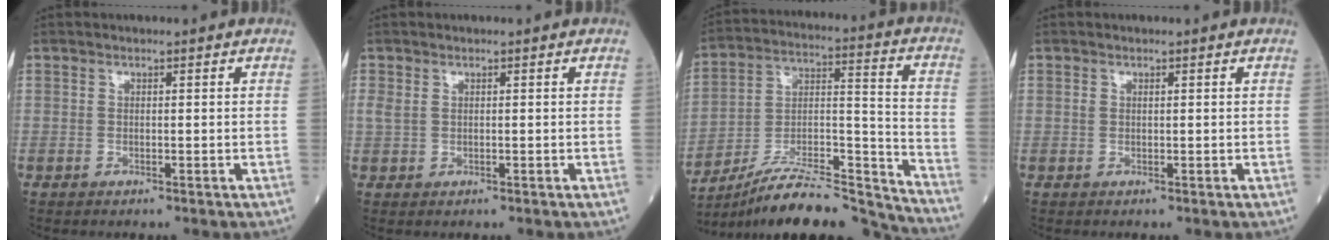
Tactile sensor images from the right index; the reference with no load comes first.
{"total": 1.4, "force": [0.5, 0.9, 1.0], "torque": [-0.030, 0.004, 0.015]}
{"total": 21.3, "force": [-19.8, 1.1, 7.7], "torque": [-0.125, 0.021, -0.329]}
{"total": 0.7, "force": [0.3, 0.5, 0.5], "torque": [-0.013, 0.006, 0.006]}